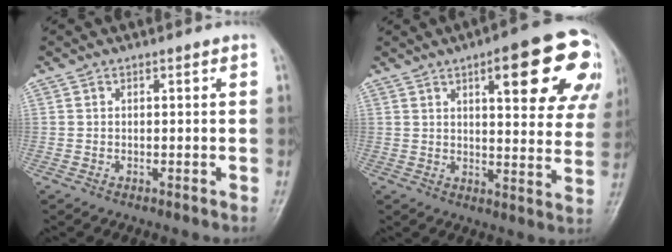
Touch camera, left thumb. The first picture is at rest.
{"total": 20.8, "force": [9.0, 6.2, 17.7], "torque": [-0.195, -0.016, 0.114]}